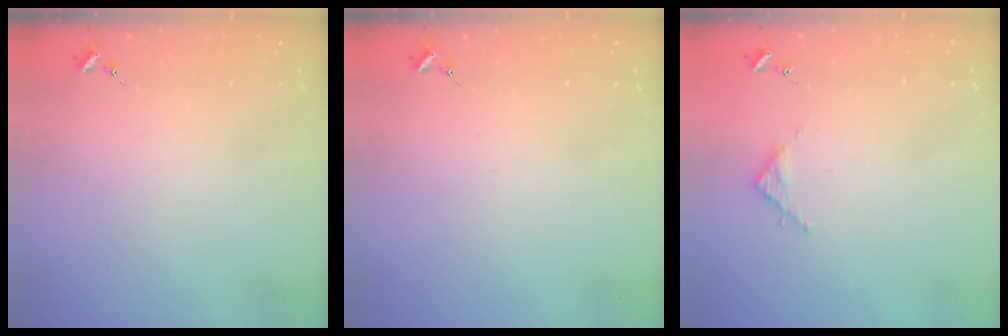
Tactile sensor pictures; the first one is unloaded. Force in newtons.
{"total": 0.0}
{"total": 2.8, "press": 2.8, "slide": 0.4}